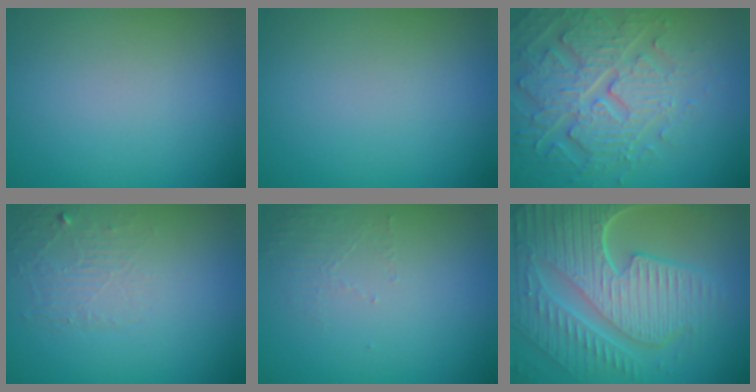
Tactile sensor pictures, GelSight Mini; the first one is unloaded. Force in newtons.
{"total": 0.0}
{"total": 5.2, "press": 5.0, "slide": 1.4}
{"total": 1.8, "press": 0.4, "slide": 1.8}
{"total": 1.4, "press": 0.4, "slide": 1.4}
{"total": 9.9, "press": 6.6, "slide": 7.4}